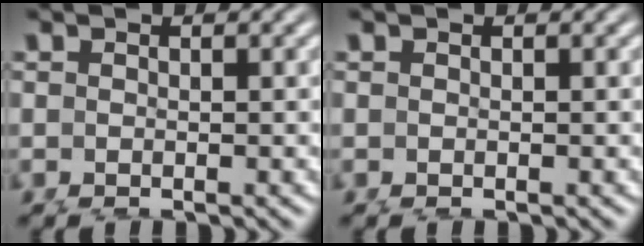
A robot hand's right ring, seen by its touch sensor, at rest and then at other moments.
{"total": 0.0}